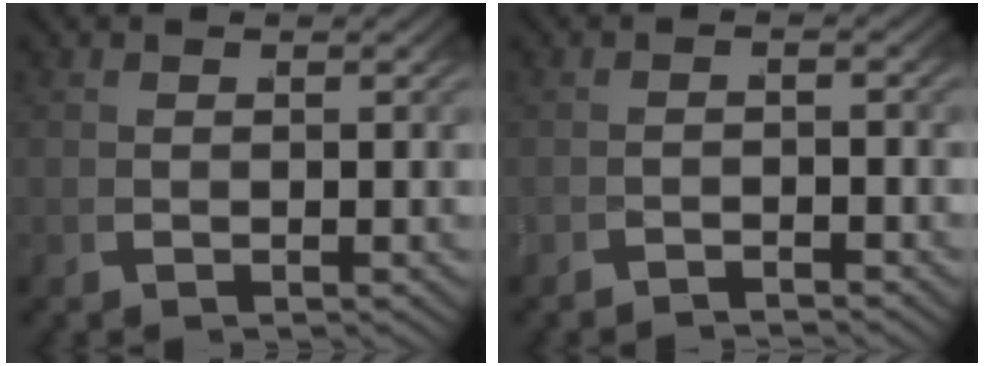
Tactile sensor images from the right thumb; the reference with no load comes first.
{"total": 1.7, "force": [-1.6, -0.6, -0.2], "torque": [0.013, -0.001, -0.030]}